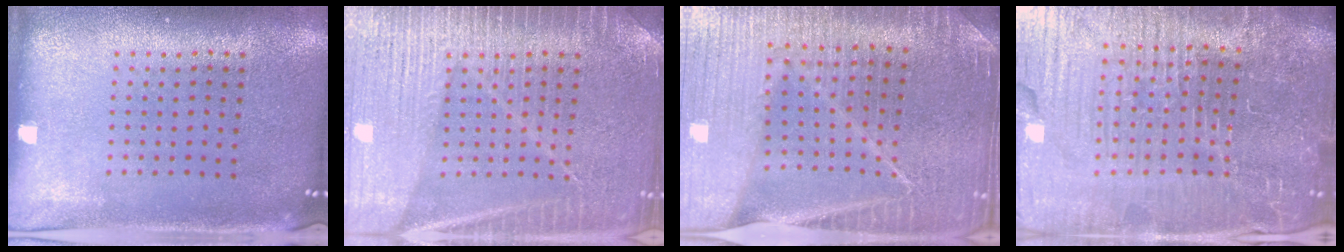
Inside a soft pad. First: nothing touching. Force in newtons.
{"total": 6.5, "press": 6.4, "slide": 0.8}
{"total": 4.3, "press": 4.1, "slide": 1.4}
{"total": 7.2, "press": 6.3, "slide": 3.4}